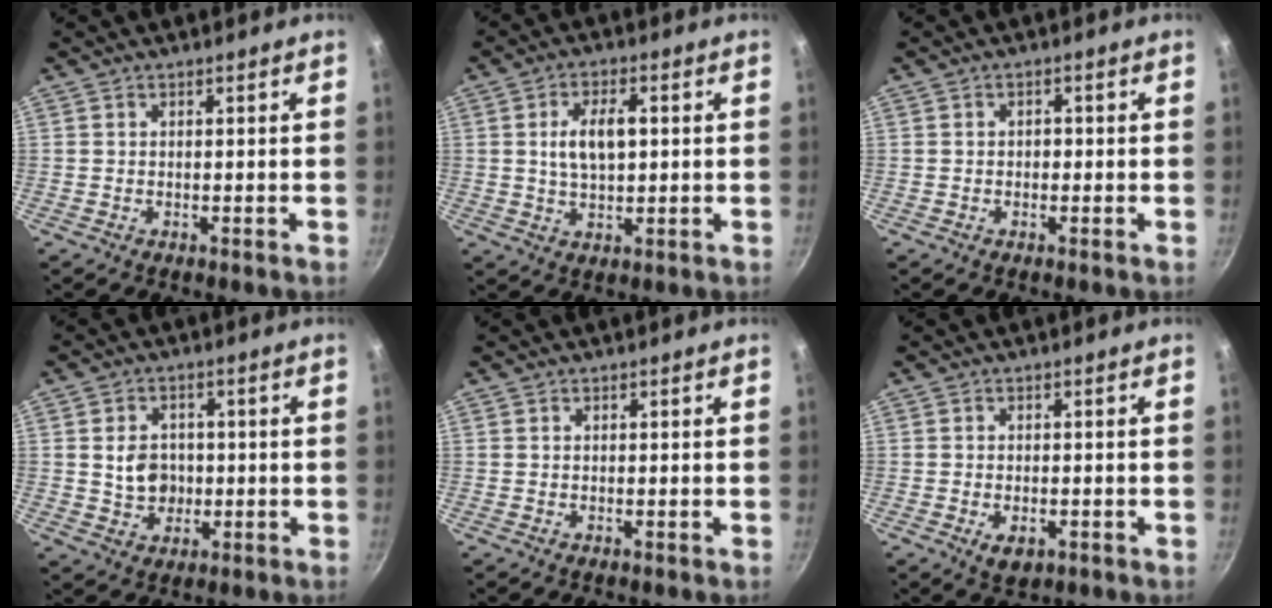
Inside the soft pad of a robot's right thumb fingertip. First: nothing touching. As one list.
[{"total": 7.7, "force": [1.1, 4.0, 6.5], "torque": [-0.107, 0.008, 0.020]}, {"total": 1.5, "force": [-0.2, 1.2, 0.9], "torque": [-0.010, 0.006, -0.005]}, {"total": 6.6, "force": [0.1, 5.5, 3.7], "torque": [-0.034, 0.004, 0.005]}, {"total": 0.0}, {"total": 3.9, "force": [-1.4, 2.3, 2.8], "torque": [-0.040, 0.000, -0.016]}]